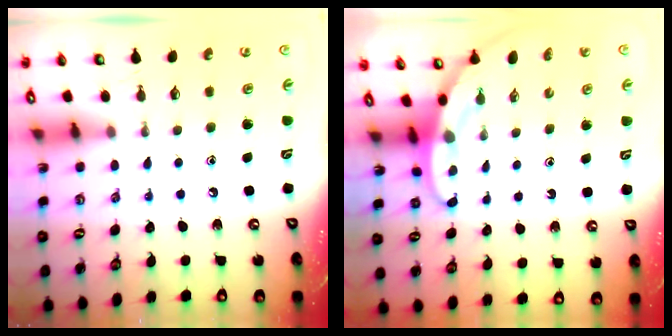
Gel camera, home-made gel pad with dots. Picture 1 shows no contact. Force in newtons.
{"total": 3.3, "press": 3.3, "slide": 0.1}